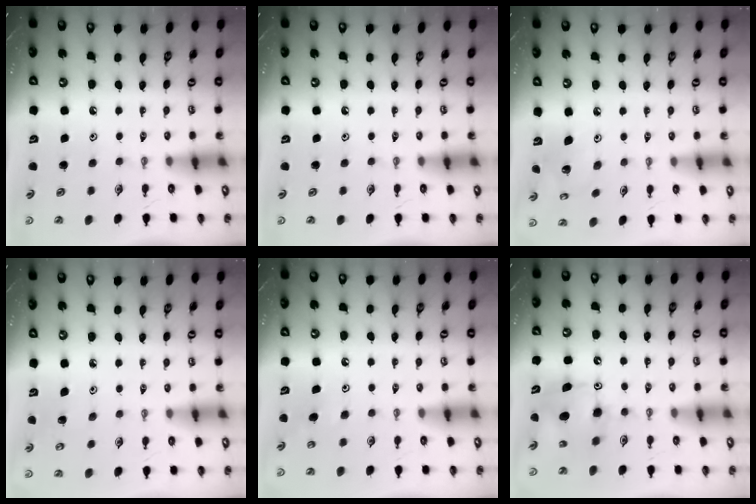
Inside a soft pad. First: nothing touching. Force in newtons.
{"total": 0.0}
{"total": 6.2, "press": 6.2, "slide": 0.3}
{"total": 4.2, "press": 4.1, "slide": 0.9}
{"total": 5.7, "press": 5.7, "slide": 0.9}
{"total": 7.7, "press": 7.7, "slide": 0.4}